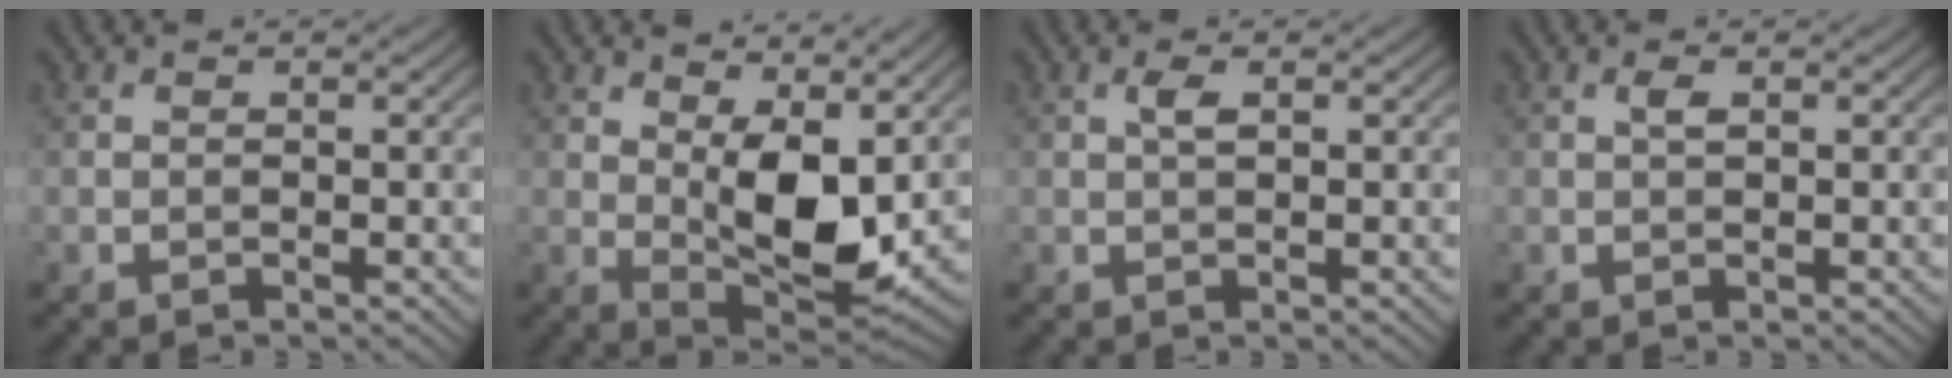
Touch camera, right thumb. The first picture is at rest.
{"total": 10.3, "force": [2.6, 4.8, 8.7], "torque": [-0.152, -0.011, 0.048]}
{"total": 1.5, "force": [0.5, 0.4, 1.4], "torque": [-0.032, 0.003, 0.010]}
{"total": 1.1, "force": [0.4, 0.3, 1.0], "torque": [-0.023, 0.002, 0.008]}